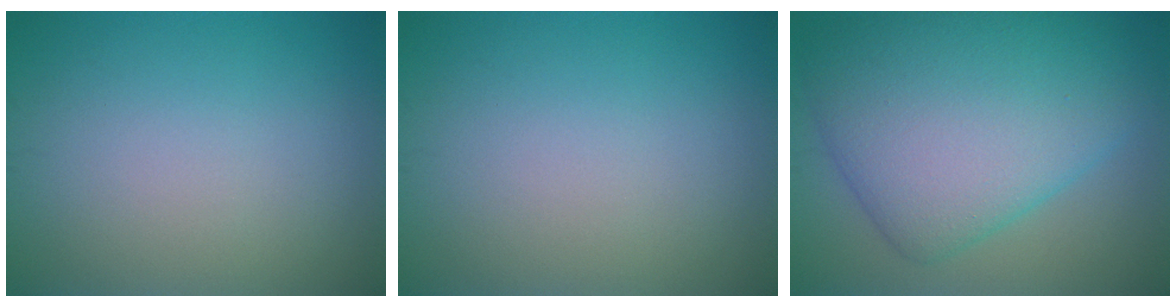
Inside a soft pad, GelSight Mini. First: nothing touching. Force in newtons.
{"total": 0.0}
{"total": 10.8, "press": 10.8, "slide": 0.1}